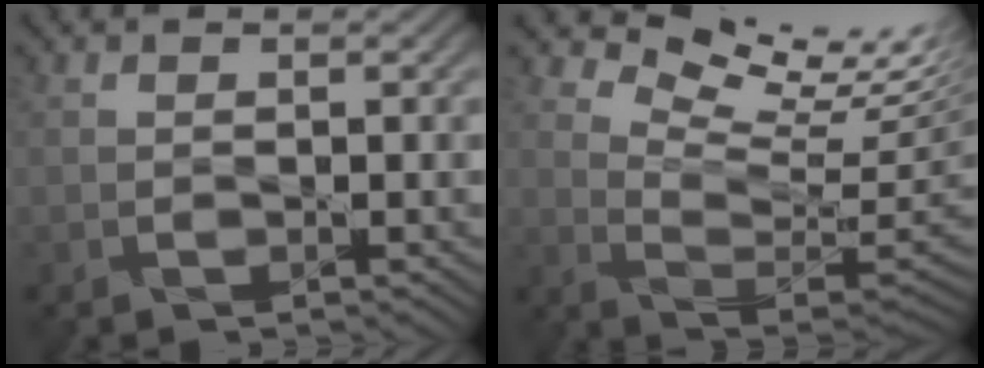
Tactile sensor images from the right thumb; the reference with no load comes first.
{"total": 13.5, "force": [9.4, 3.9, 8.9], "torque": [-0.162, 0.014, 0.132]}